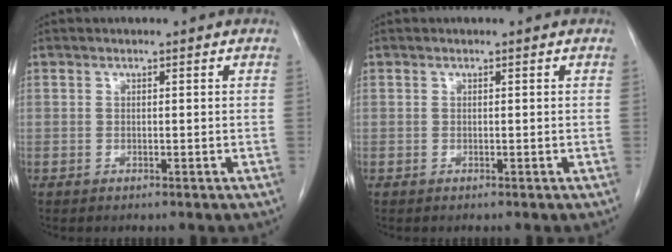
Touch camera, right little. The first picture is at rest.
{"total": 0.0}